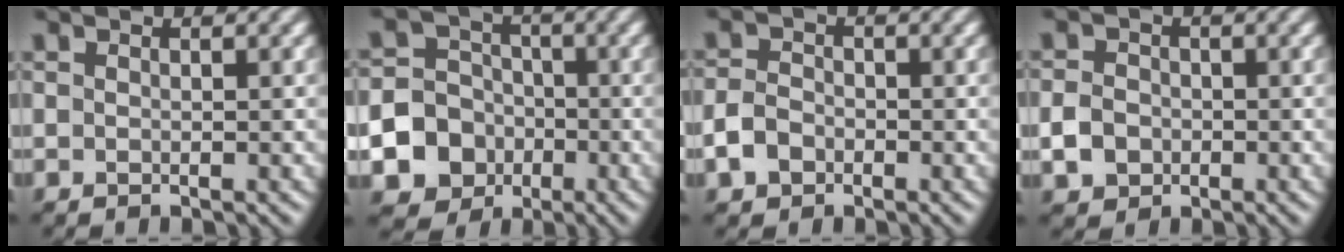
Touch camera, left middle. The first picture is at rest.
{"total": 10.9, "force": [-4.5, 9.7, 1.9], "torque": [-0.052, -0.022, -0.093]}
{"total": 2.8, "force": [-1.6, 1.9, 1.1], "torque": [-0.026, 0.003, -0.037]}
{"total": 2.7, "force": [-1.1, 2.3, 1.1], "torque": [-0.022, 0.002, -0.025]}